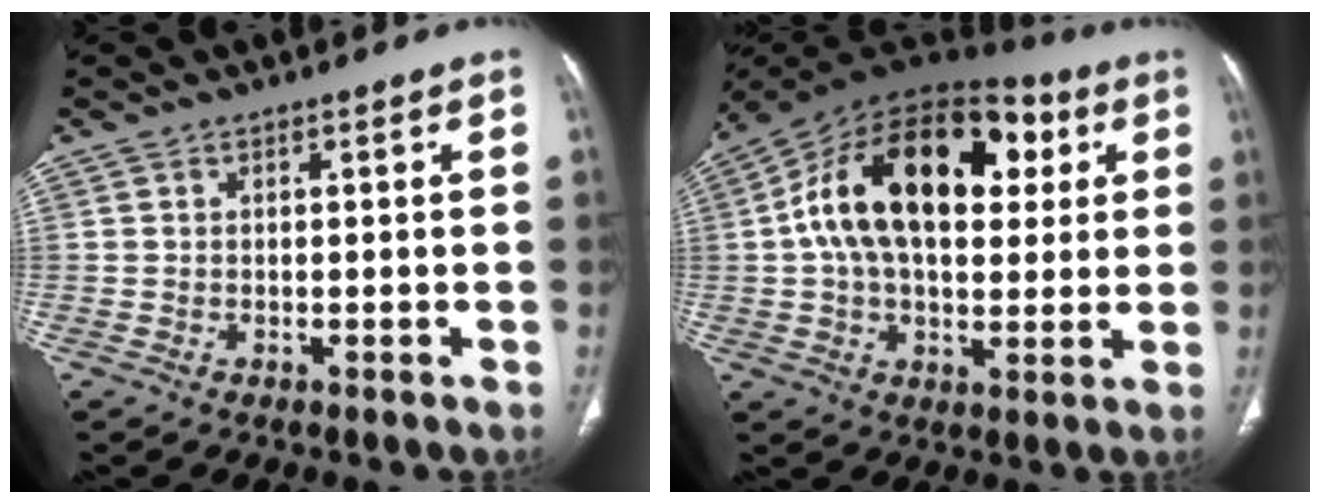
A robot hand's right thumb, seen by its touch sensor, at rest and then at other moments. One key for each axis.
{"total": 25.2, "fx": 5.8, "fy": 14.8, "fz": 19.5, "tx": -0.315, "ty": 0.028, "tz": 0.085}